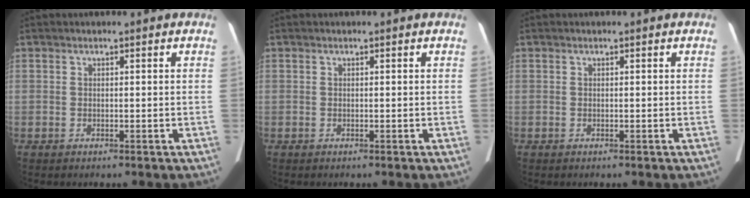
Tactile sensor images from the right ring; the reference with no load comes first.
{"total": 0.0}
{"total": 0.0}